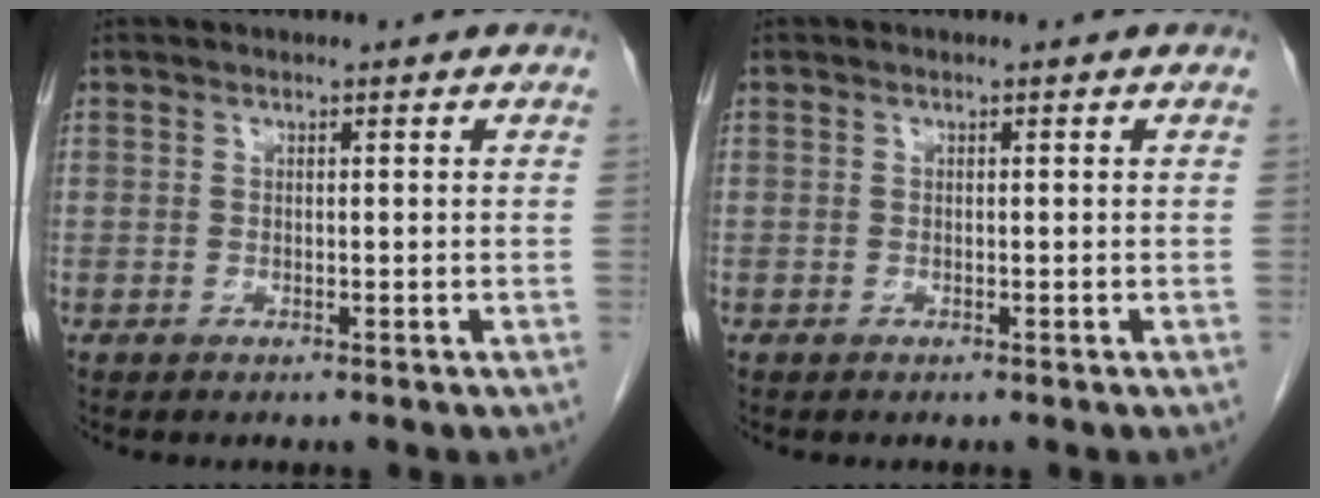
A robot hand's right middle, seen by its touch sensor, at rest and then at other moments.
{"total": 0.0}